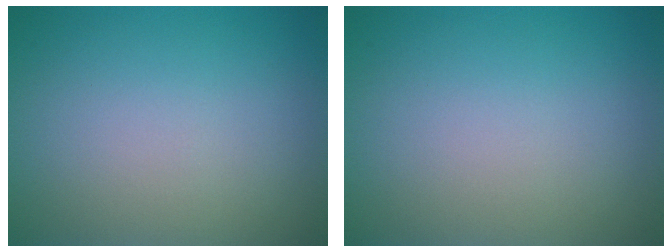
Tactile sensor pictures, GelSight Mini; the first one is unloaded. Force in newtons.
{"total": 0.0}